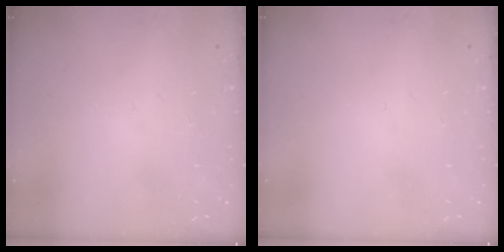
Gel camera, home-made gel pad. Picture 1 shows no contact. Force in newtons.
{"total": 0.0}